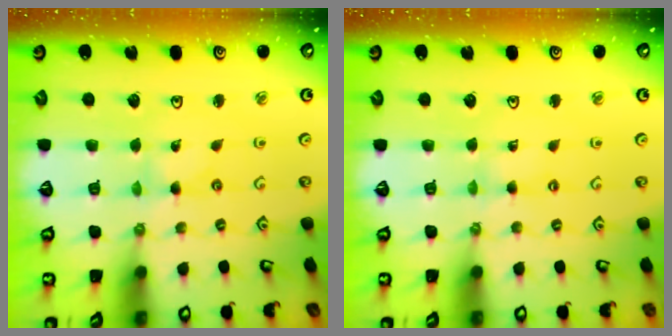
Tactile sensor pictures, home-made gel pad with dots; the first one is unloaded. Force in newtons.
{"total": 1.0, "press": 1.0, "slide": 0.2}